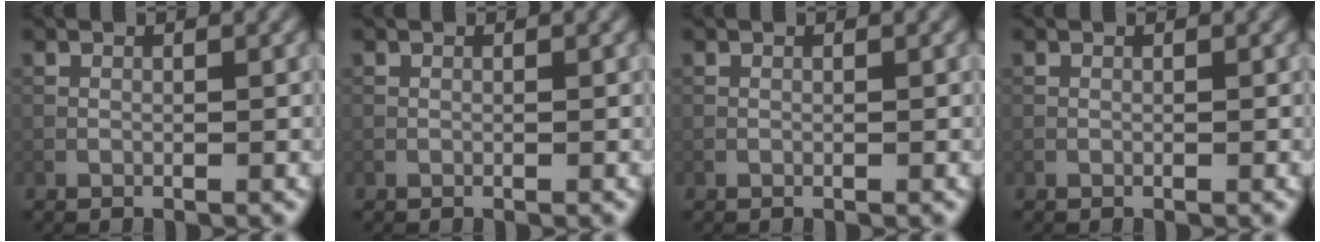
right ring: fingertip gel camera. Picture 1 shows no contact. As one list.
[{"total": 0.0}, {"total": 0.0}, {"total": 0.0}]